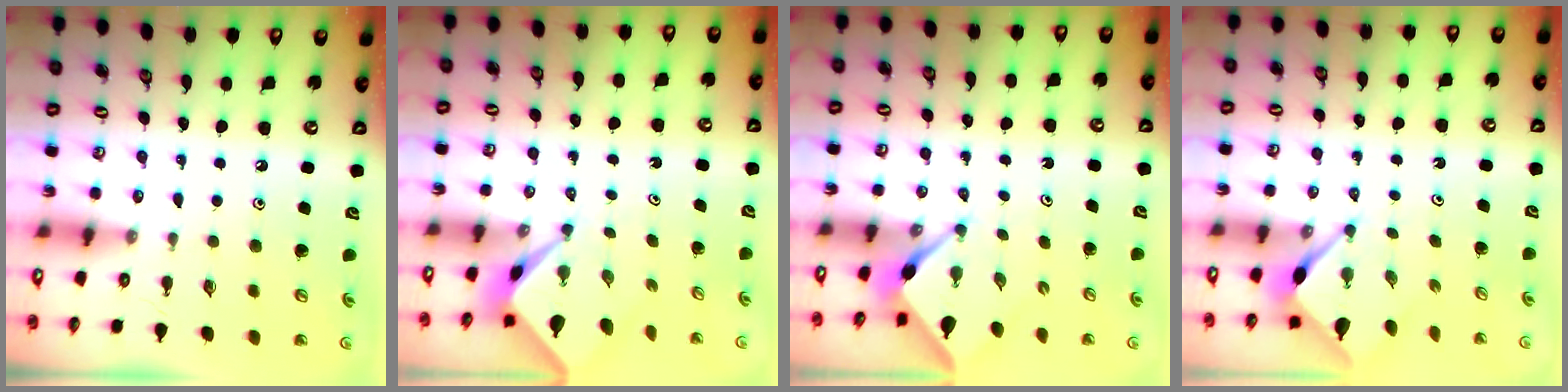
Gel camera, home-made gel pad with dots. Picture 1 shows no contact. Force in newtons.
{"total": 2.1, "press": 2.1, "slide": 0.3}
{"total": 3.2, "press": 3.2, "slide": 0.3}
{"total": 3.1, "press": 3.1, "slide": 0.3}